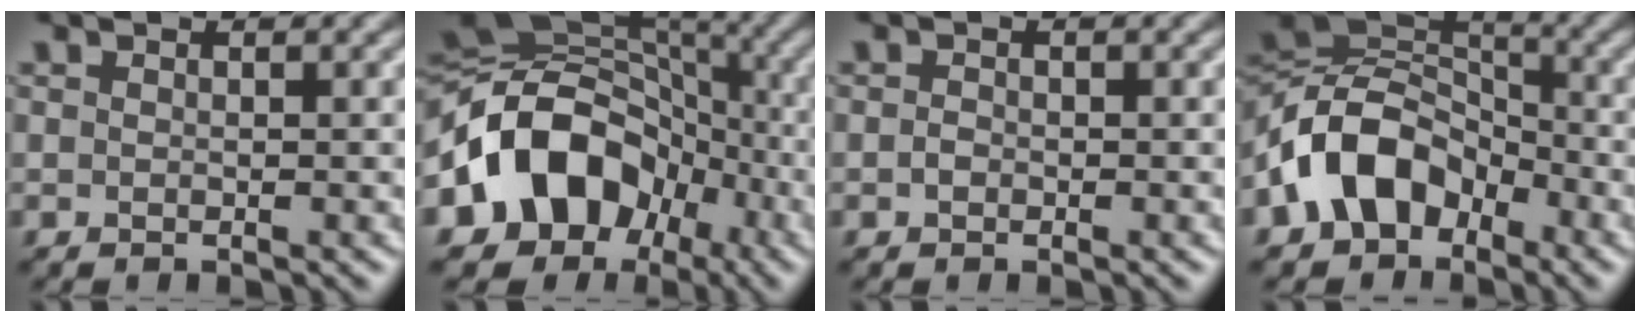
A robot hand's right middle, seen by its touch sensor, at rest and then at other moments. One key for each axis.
{"total": 11.9, "fx": -4.2, "fy": 9.2, "fz": 6.3, "tx": -0.106, "ty": 0.017, "tz": -0.093}
{"total": 0.7, "fx": -0.3, "fy": 0.5, "fz": 0.4, "tx": -0.009, "ty": 0.000, "tz": -0.006}
{"total": 8.6, "fx": -3.7, "fy": 6.1, "fz": 4.8, "tx": -0.082, "ty": 0.012, "tz": -0.091}